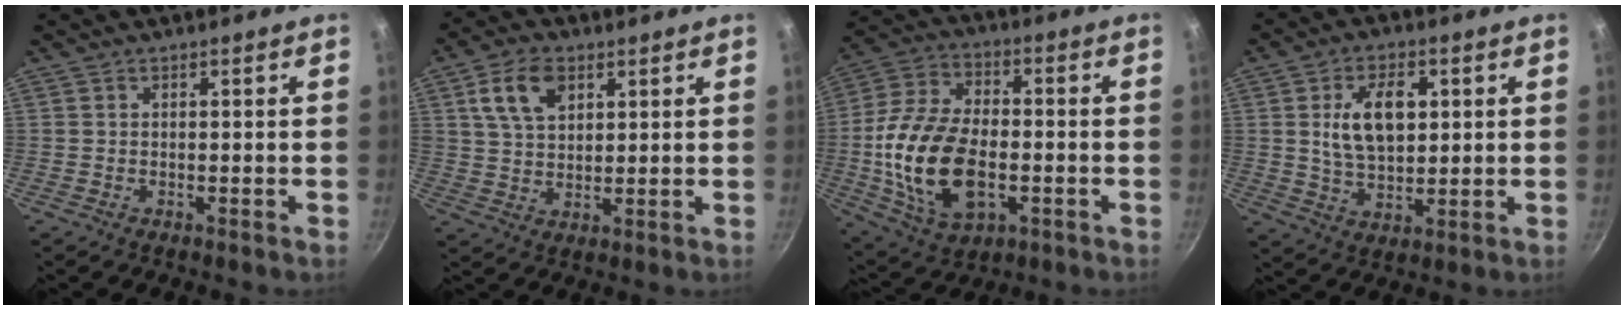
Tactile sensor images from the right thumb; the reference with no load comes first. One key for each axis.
{"total": 9.1, "fx": 3.8, "fy": 5.7, "fz": 5.9, "tx": -0.093, "ty": -0.004, "tz": 0.069}
{"total": 19.9, "fx": -3.3, "fy": 11.8, "fz": 15.7, "tx": -0.301, "ty": 0.019, "tz": -0.056}
{"total": 11.1, "fx": 2.3, "fy": 6.6, "fz": 8.6, "tx": -0.127, "ty": -0.006, "tz": 0.042}